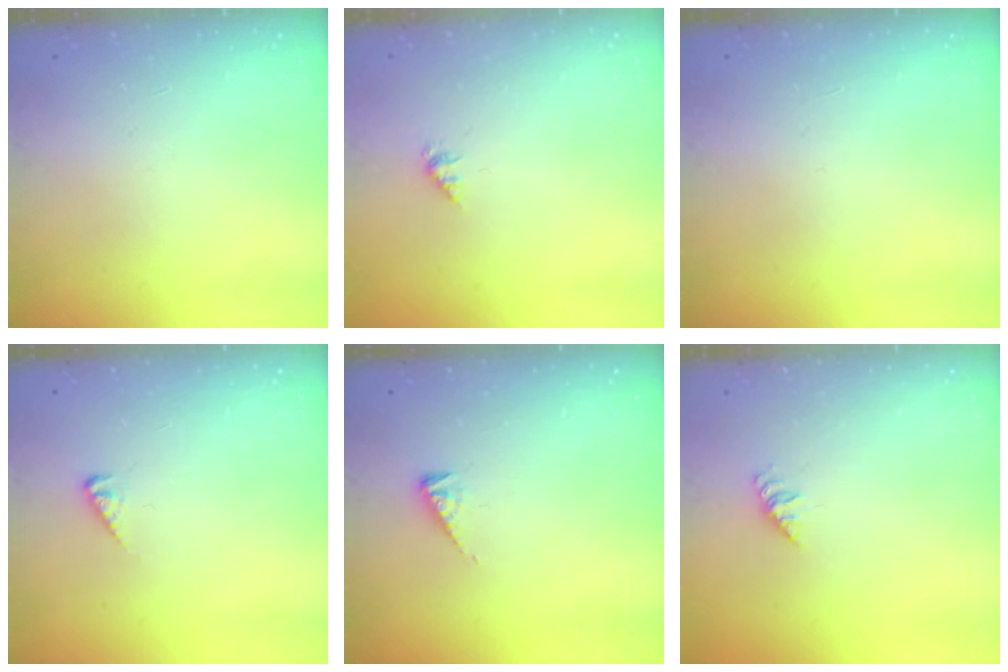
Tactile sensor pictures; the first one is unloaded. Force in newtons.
{"total": 1.2, "press": 1.2, "slide": 0.2}
{"total": 0.0}
{"total": 2.7, "press": 2.7, "slide": 0.3}
{"total": 4.2, "press": 4.2, "slide": 0.6}
{"total": 1.9, "press": 1.9, "slide": 0.3}